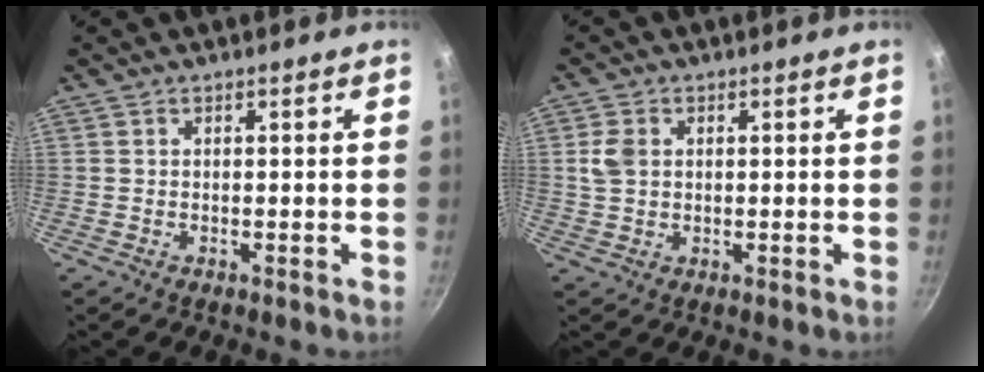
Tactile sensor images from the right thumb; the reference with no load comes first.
{"total": 3.9, "force": [0.7, 2.9, 2.4], "torque": [-0.042, 0.003, 0.012]}